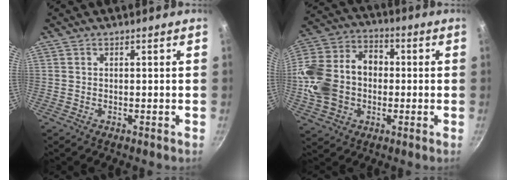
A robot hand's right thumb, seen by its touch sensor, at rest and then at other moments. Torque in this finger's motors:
{"motor_torque": [1.66, 1.86, 1.29, -0.53, 0.24]}